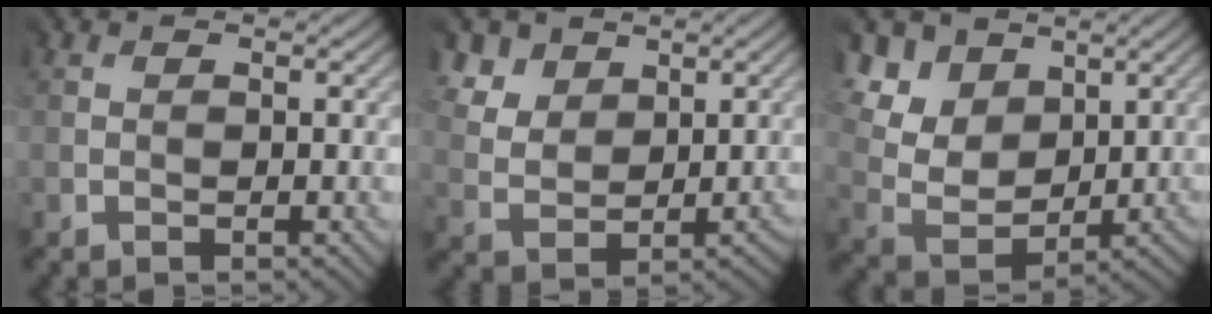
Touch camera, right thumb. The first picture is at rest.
{"total": 4.1, "force": [3.3, 2.5, -0.1], "torque": [-0.029, -0.012, 0.079]}
{"total": 7.6, "force": [4.7, 5.2, 2.9], "torque": [-0.124, 0.002, 0.099]}